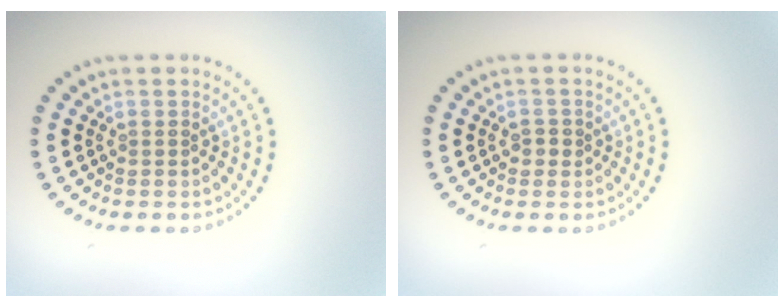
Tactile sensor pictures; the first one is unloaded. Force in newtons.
{"total": 1.0, "press": 1.0, "slide": 0.3}